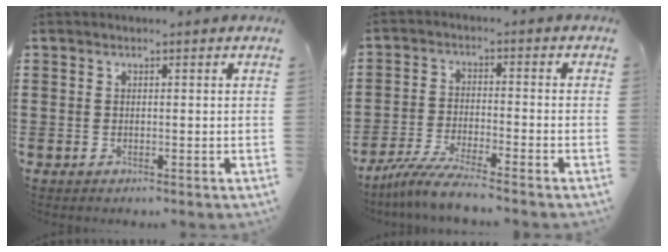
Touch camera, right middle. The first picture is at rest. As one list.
[{"total": 6.0, "force": [-5.5, -0.2, 2.5], "torque": [-0.059, -0.016, -0.108]}]